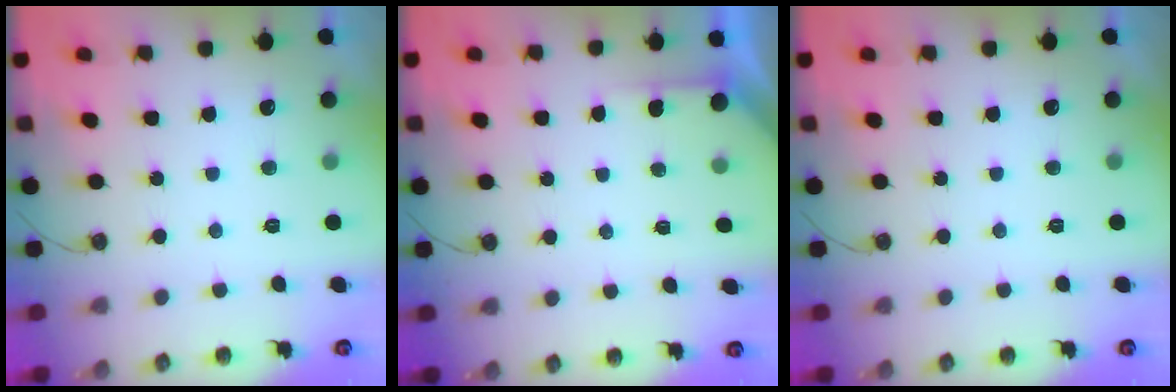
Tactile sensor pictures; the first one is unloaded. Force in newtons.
{"total": 2.9, "press": 2.9, "slide": 0.2}
{"total": 0.0}